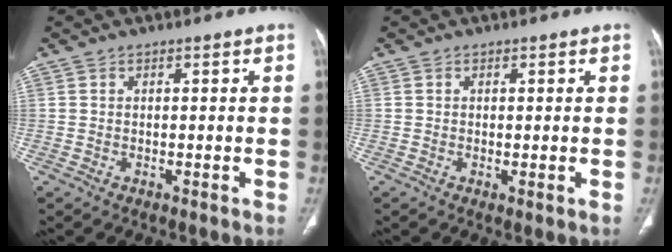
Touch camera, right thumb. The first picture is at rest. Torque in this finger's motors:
{"motor_torque": [-0.60, -0.23, -0.52, -0.03, -0.02]}